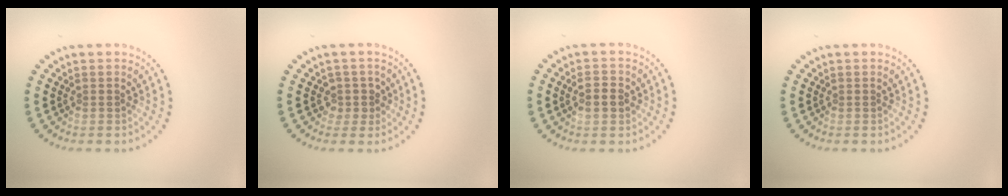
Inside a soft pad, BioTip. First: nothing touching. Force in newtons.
{"total": 1.7, "press": 1.3, "slide": 1.0}
{"total": 1.9, "press": 1.9, "slide": 0.1}
{"total": 0.0}